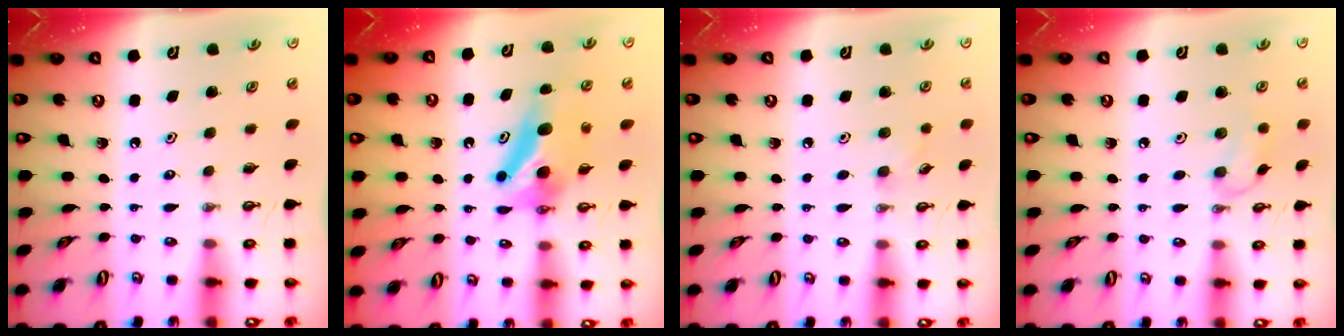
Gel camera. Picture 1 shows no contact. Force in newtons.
{"total": 9.3, "press": 5.9, "slide": 7.2}
{"total": 5.2, "press": 5.0, "slide": 1.5}
{"total": 7.8, "press": 7.3, "slide": 2.7}